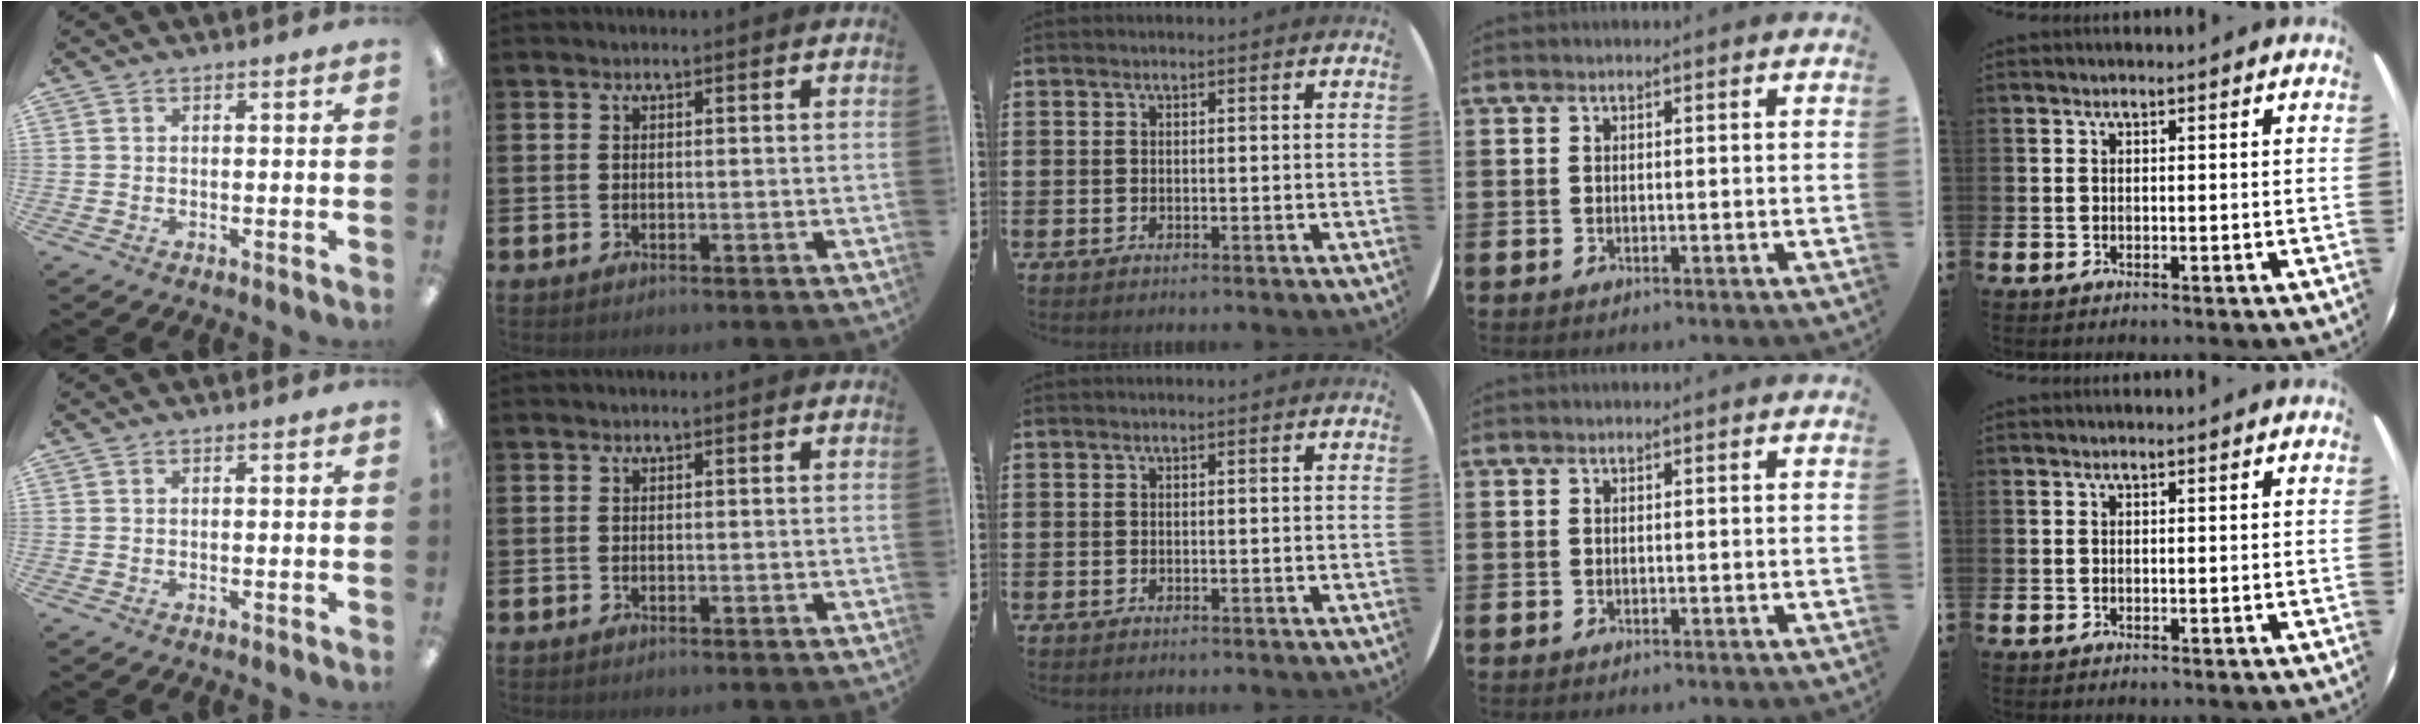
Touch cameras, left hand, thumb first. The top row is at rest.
{}